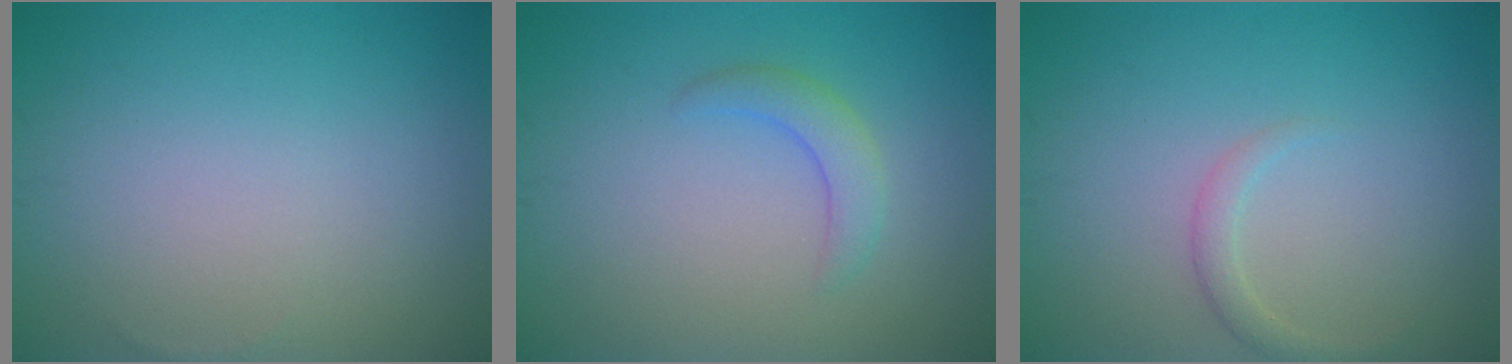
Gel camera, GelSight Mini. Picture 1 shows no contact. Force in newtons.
{"total": 2.1, "press": 2.1, "slide": 0.2}
{"total": 1.4, "press": 1.4, "slide": 0.1}